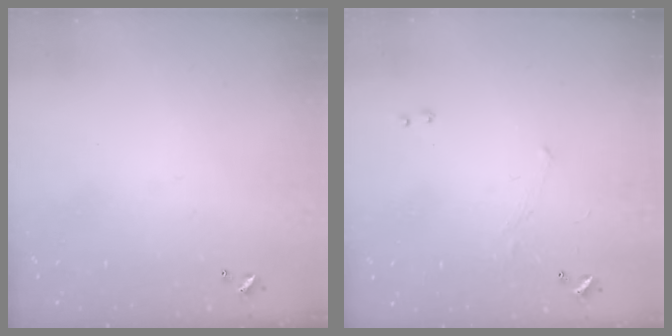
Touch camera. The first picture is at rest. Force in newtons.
{"total": 1.2, "press": 1.1, "slide": 0.5}